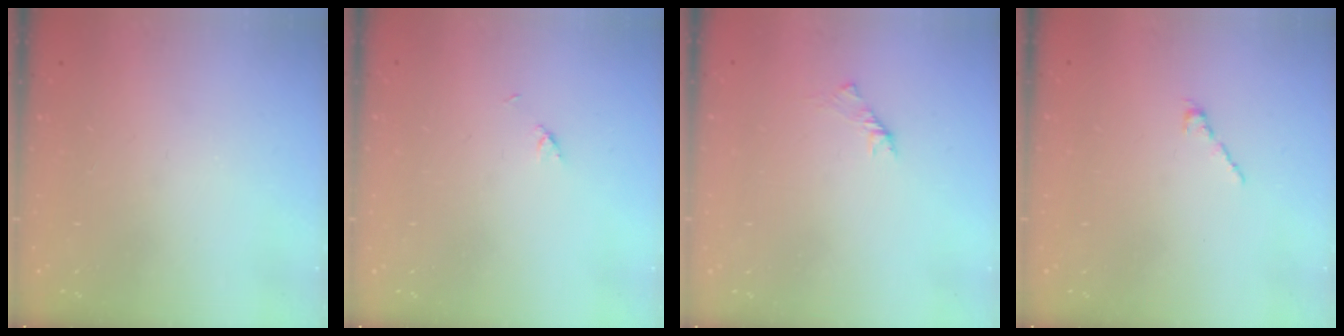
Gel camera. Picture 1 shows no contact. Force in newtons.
{"total": 2.1, "press": 2.1, "slide": 0.3}
{"total": 1.6, "press": 1.4, "slide": 0.6}
{"total": 2.1, "press": 2.0, "slide": 0.7}